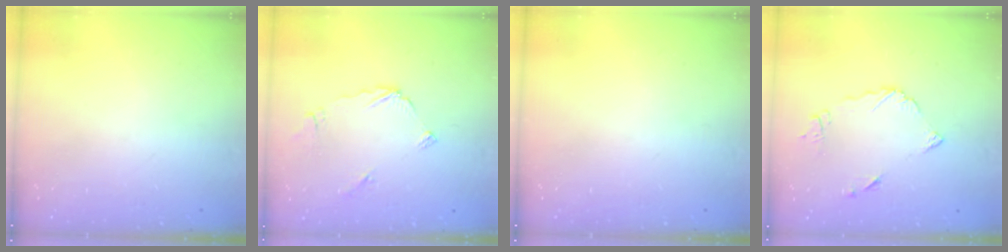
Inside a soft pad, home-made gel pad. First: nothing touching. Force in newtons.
{"total": 4.9, "press": 4.9, "slide": 0.4}
{"total": 0.0}
{"total": 6.9, "press": 6.9, "slide": 0.1}